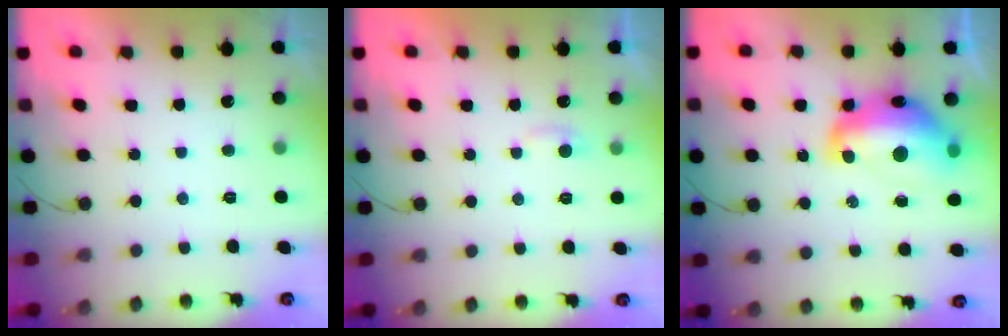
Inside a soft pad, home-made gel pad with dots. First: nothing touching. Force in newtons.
{"total": 2.7, "press": 2.7, "slide": 0.2}
{"total": 16.3, "press": 16.3, "slide": 1.5}